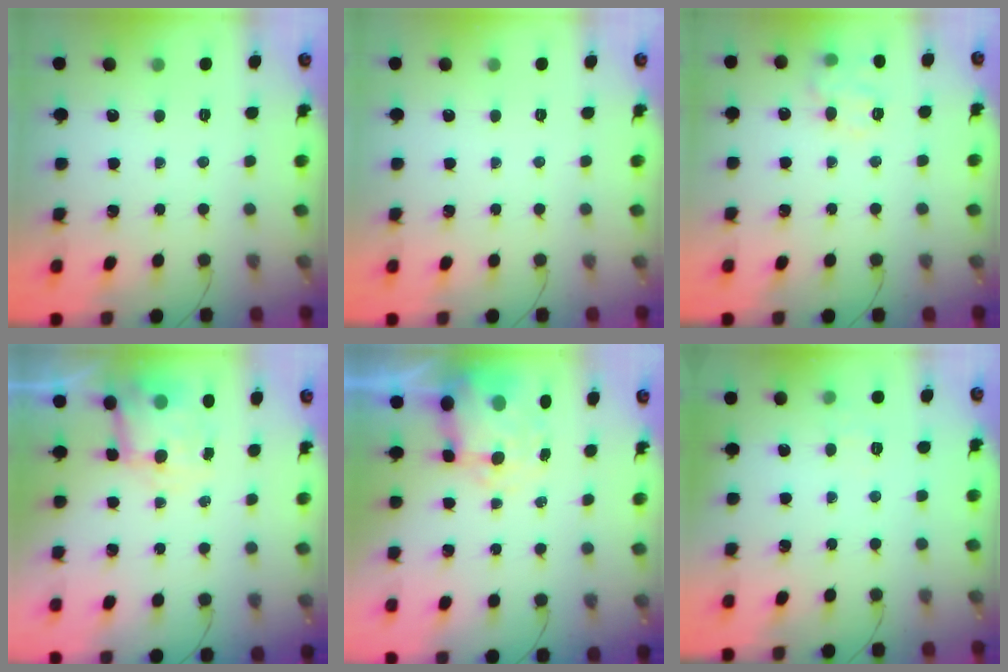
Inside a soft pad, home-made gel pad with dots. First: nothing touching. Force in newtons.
{"total": 0.0}
{"total": 10.5, "press": 10.3, "slide": 2.0}
{"total": 6.9, "press": 6.8, "slide": 1.2}
{"total": 8.9, "press": 8.7, "slide": 1.6}
{"total": 6.3, "press": 6.1, "slide": 1.5}